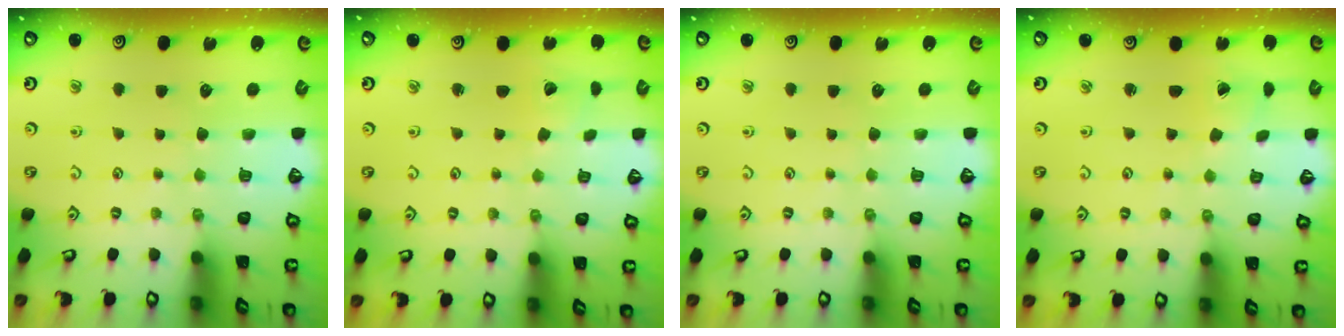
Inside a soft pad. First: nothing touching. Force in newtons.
{"total": 1.4, "press": 1.4, "slide": 0.2}
{"total": 0.0}
{"total": 1.1, "press": 1.1, "slide": 0.0}